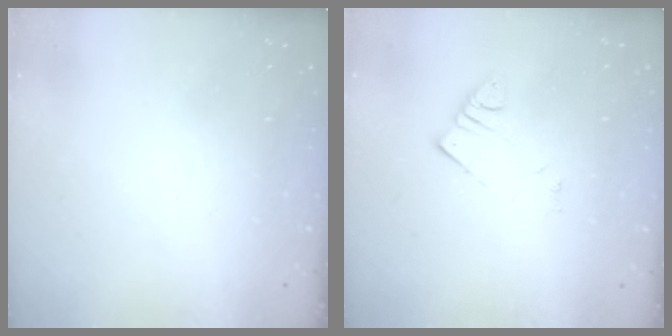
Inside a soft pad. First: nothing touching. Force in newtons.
{"total": 3.5, "press": 3.5, "slide": 0.4}